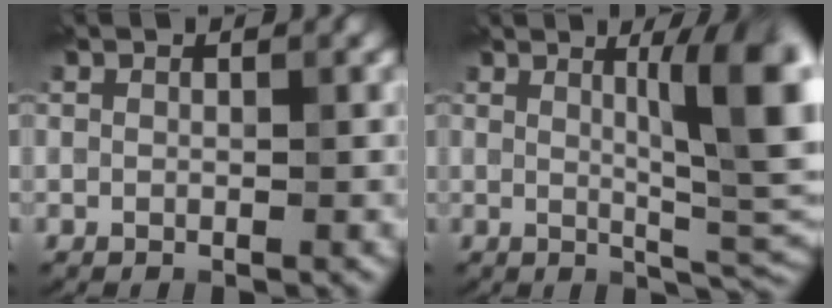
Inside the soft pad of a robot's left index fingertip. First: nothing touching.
{"total": 9.2, "force": [2.3, 2.2, 8.6], "torque": [-0.101, 0.005, 0.036]}